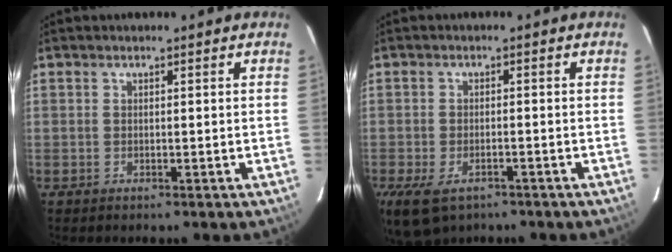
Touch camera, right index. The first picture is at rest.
{"total": 9.6, "force": [-6.0, 4.8, 5.8], "torque": [-0.142, -0.034, -0.101]}